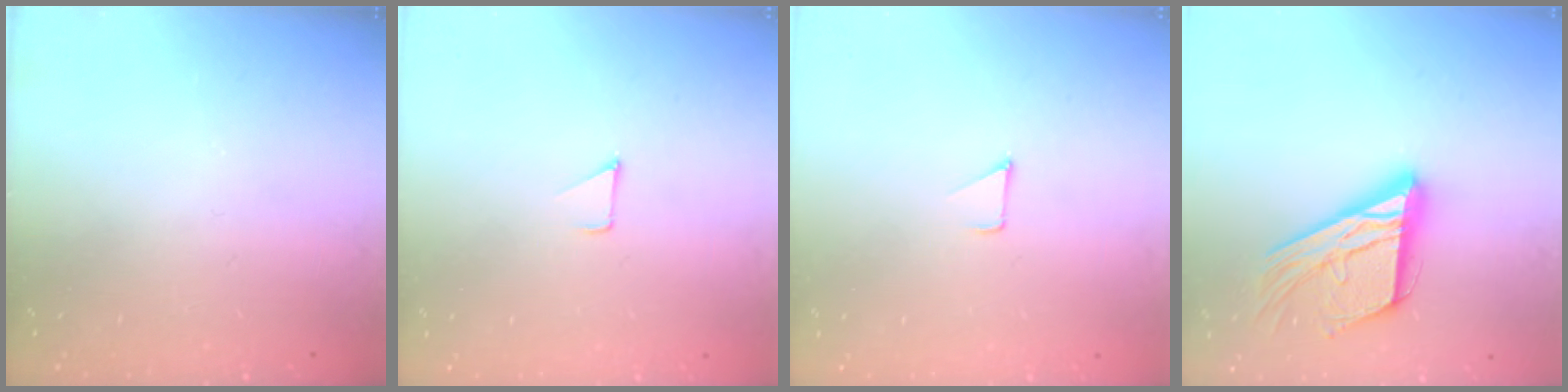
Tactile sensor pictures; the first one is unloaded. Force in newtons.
{"total": 3.3, "press": 3.3, "slide": 0.3}
{"total": 3.3, "press": 3.3, "slide": 0.3}
{"total": 17.5, "press": 17.4, "slide": 1.4}